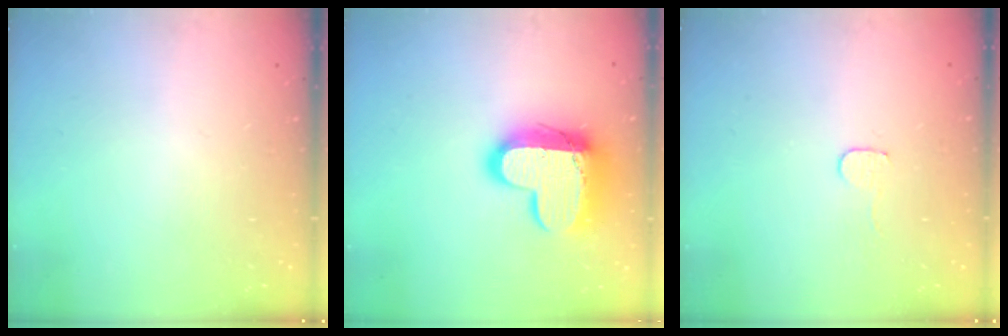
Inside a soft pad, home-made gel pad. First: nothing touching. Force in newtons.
{"total": 16.2, "press": 16.1, "slide": 1.1}
{"total": 3.5, "press": 3.5, "slide": 0.3}